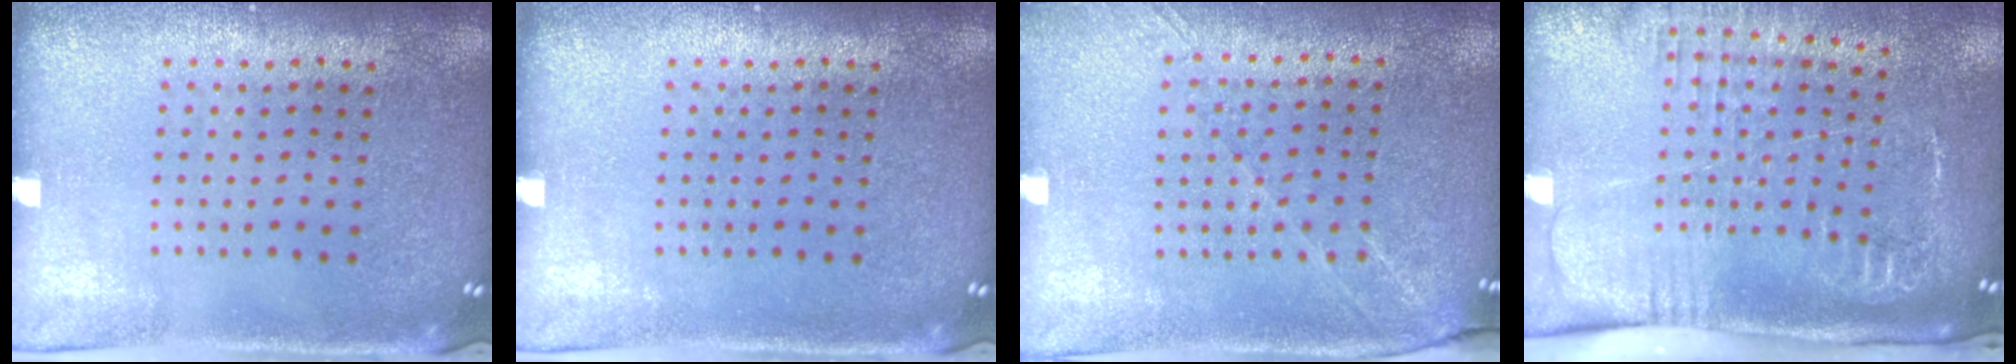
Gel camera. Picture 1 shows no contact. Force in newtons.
{"total": 0.0}
{"total": 1.3, "press": 1.2, "slide": 0.6}
{"total": 2.7, "press": 2.1, "slide": 1.7}